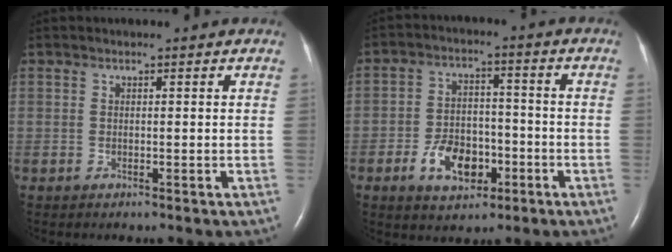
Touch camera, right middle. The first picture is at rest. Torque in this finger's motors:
{"motor_torque": [0.23, -0.22, 0.07, 0.03]}